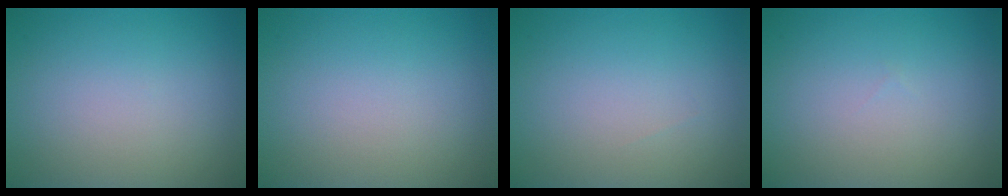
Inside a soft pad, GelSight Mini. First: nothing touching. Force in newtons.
{"total": 0.0}
{"total": 0.0}
{"total": 0.0}